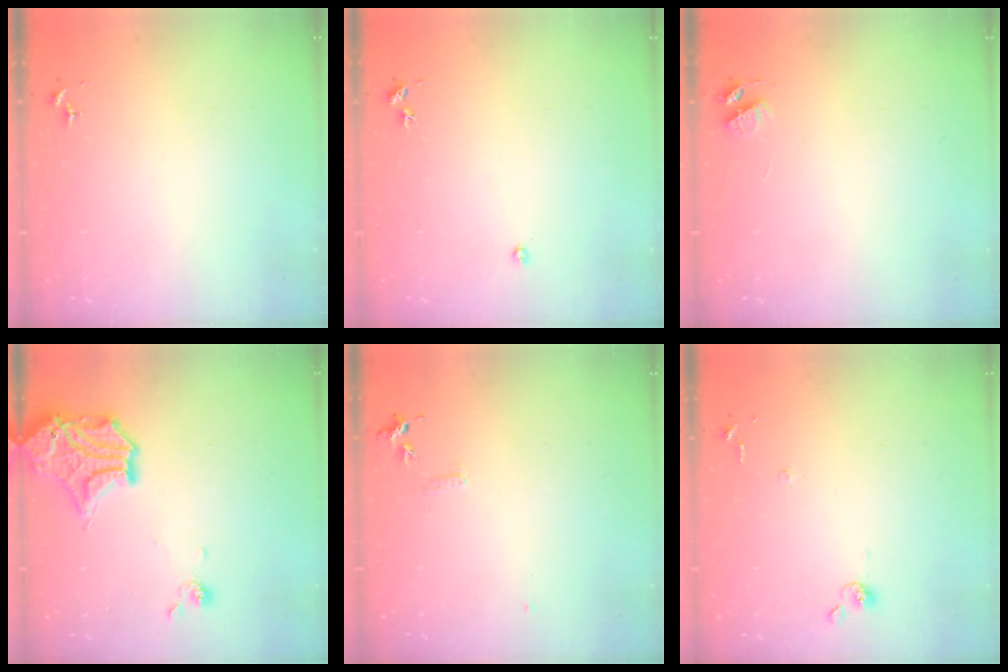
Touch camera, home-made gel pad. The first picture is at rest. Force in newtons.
{"total": 2.2, "press": 2.2, "slide": 0.3}
{"total": 4.4, "press": 4.3, "slide": 0.6}
{"total": 16.4, "press": 16.1, "slide": 3.1}
{"total": 5.6, "press": 5.5, "slide": 0.7}
{"total": 6.6, "press": 6.6, "slide": 0.6}